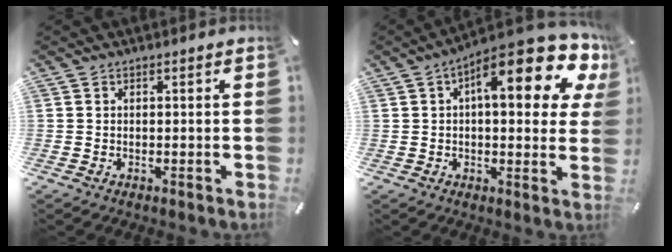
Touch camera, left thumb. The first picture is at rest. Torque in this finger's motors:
{"motor_torque": [2.01, 2.07, 1.54, -1.23, 0.43]}